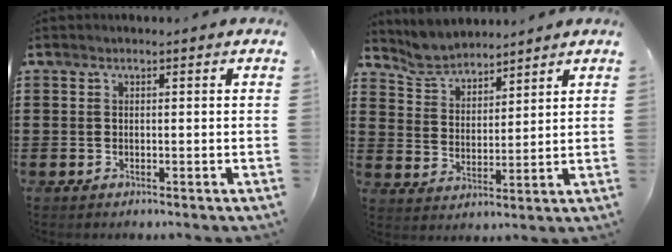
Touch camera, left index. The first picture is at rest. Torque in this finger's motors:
{"motor_torque": [0.85, -1.28, 0.11, 0.08]}